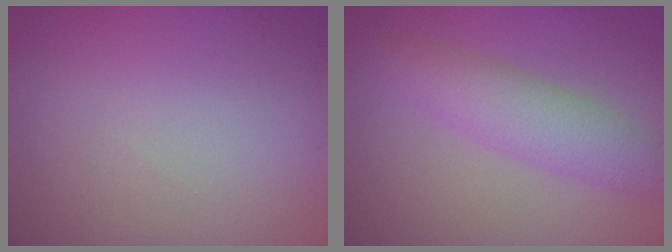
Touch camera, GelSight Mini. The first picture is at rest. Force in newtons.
{"total": 4.2, "press": 4.2, "slide": 0.1}